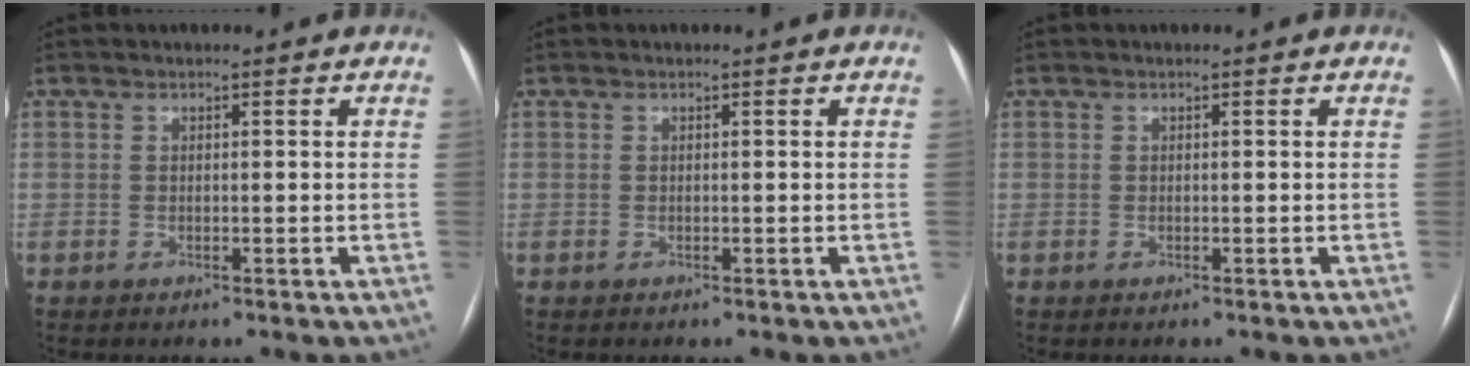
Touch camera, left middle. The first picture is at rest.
{"total": 0.0}
{"total": 0.0}